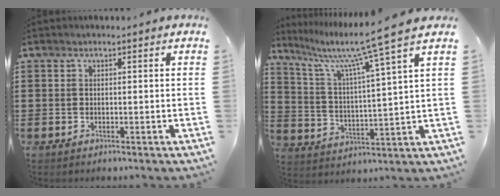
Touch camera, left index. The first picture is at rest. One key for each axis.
{"total": 9.3, "fx": 7.4, "fy": -1.1, "fz": 5.6, "tx": -0.130, "ty": -0.048, "tz": 0.113}